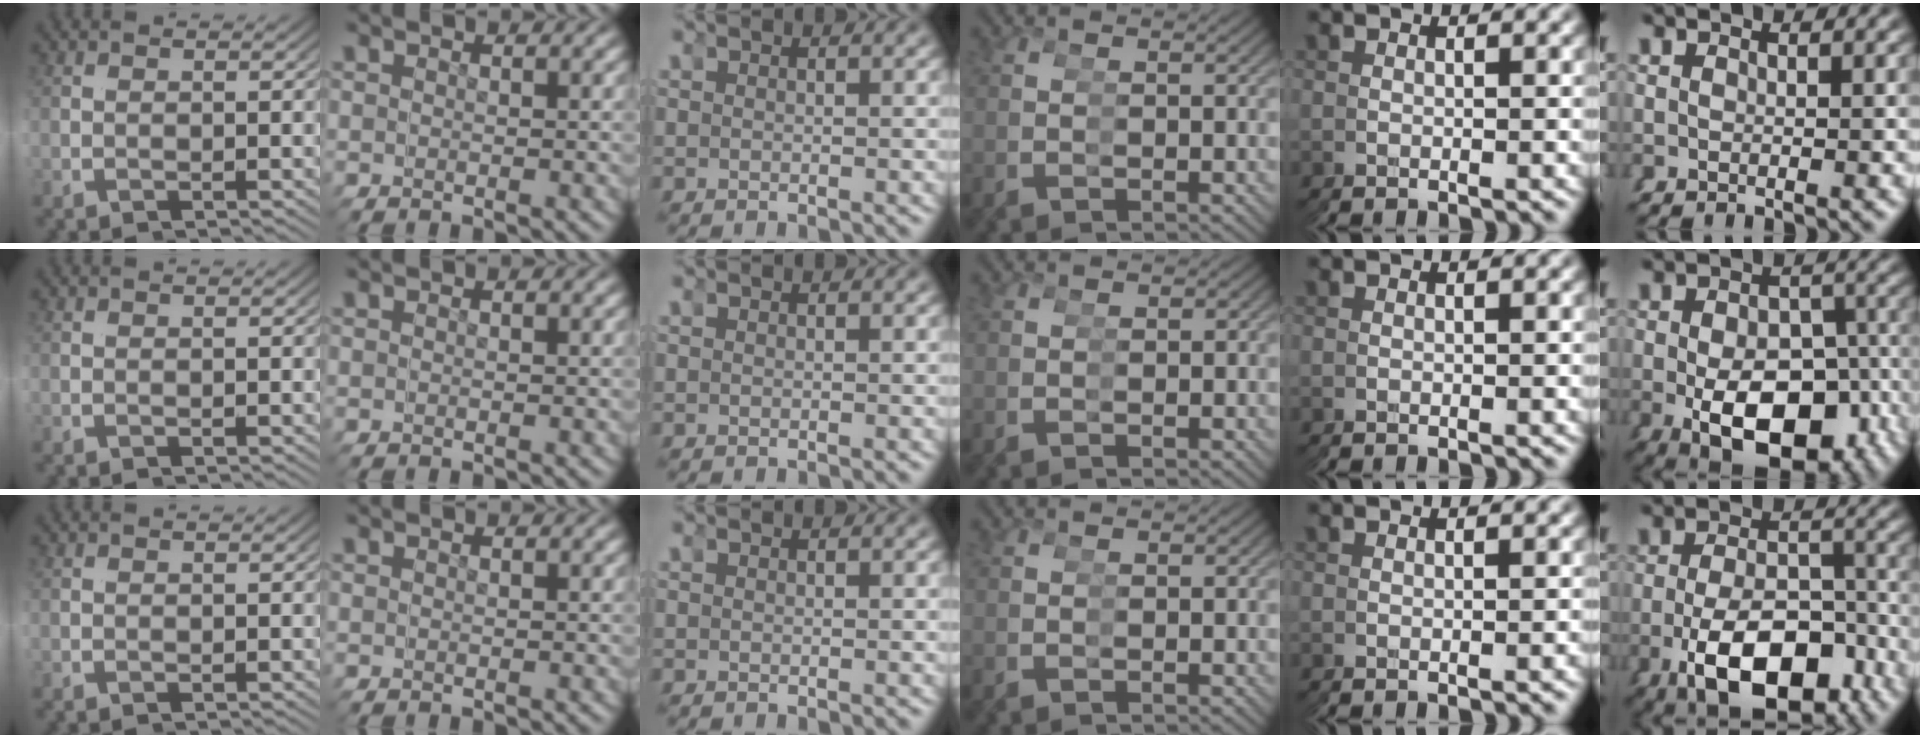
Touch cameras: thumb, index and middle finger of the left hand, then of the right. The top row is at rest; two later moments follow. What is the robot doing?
{"motion": "grasp_and_lifting", "object": "tape"}